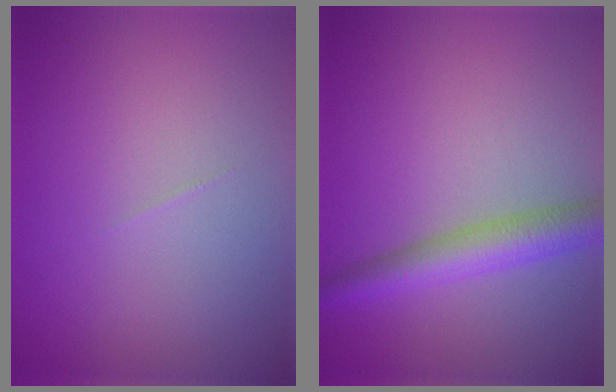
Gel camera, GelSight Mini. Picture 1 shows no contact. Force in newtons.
{"total": 4.1, "press": 4.1, "slide": 0.1}